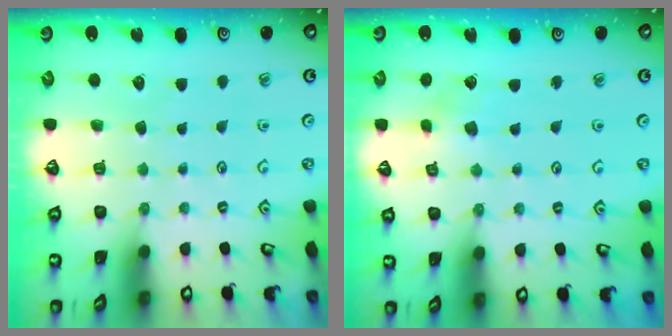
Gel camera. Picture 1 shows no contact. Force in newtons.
{"total": 2.9, "press": 2.9, "slide": 0.4}